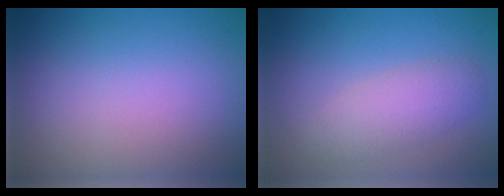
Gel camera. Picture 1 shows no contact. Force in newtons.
{"total": 2.8, "press": 2.7, "slide": 0.3}